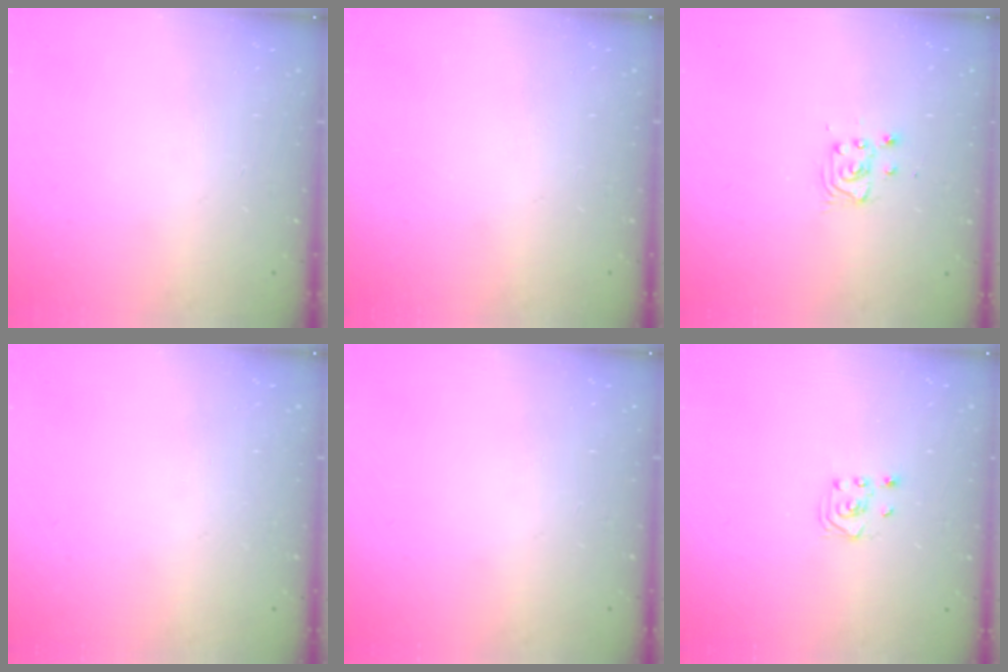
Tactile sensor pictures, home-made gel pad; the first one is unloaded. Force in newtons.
{"total": 0.0}
{"total": 3.3, "press": 3.3, "slide": 0.4}
{"total": 0.0}
{"total": 0.0}
{"total": 2.3, "press": 2.2, "slide": 0.8}